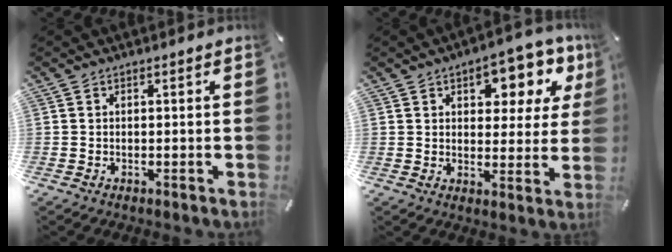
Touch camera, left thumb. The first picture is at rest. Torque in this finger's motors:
{"motor_torque": [0.67, -0.24, 0.47, 0.03, 0.11]}